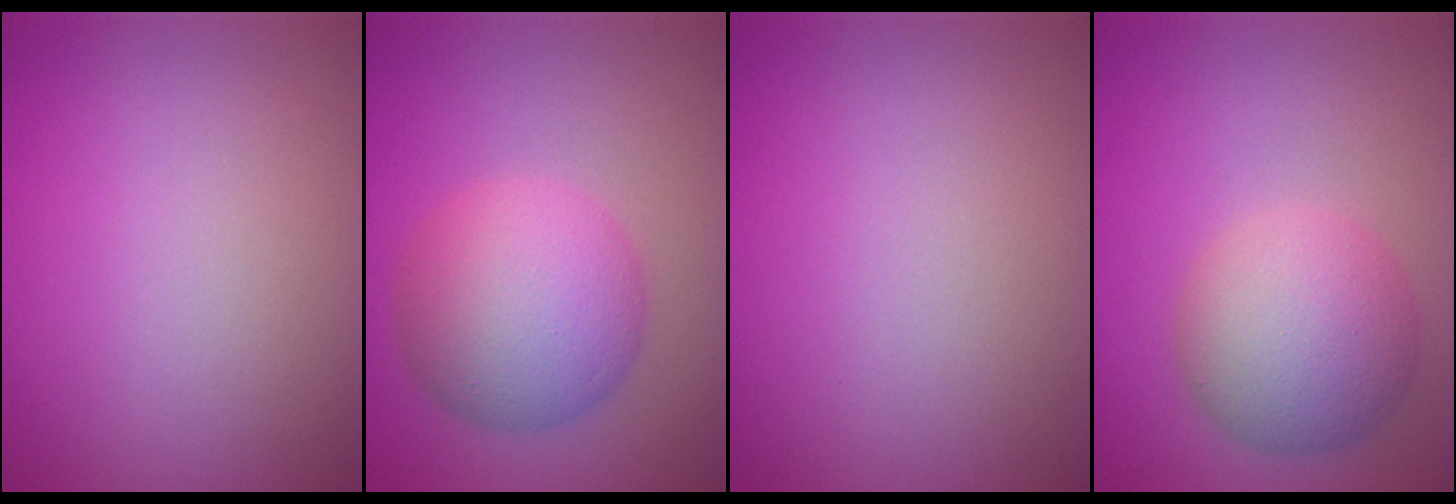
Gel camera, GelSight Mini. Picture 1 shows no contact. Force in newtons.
{"total": 7.1, "press": 7.1, "slide": 0.1}
{"total": 0.0}
{"total": 6.3, "press": 6.3, "slide": 0.2}